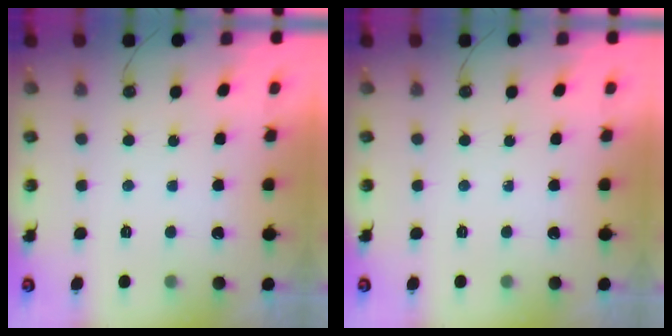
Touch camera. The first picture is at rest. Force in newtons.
{"total": 0.0}